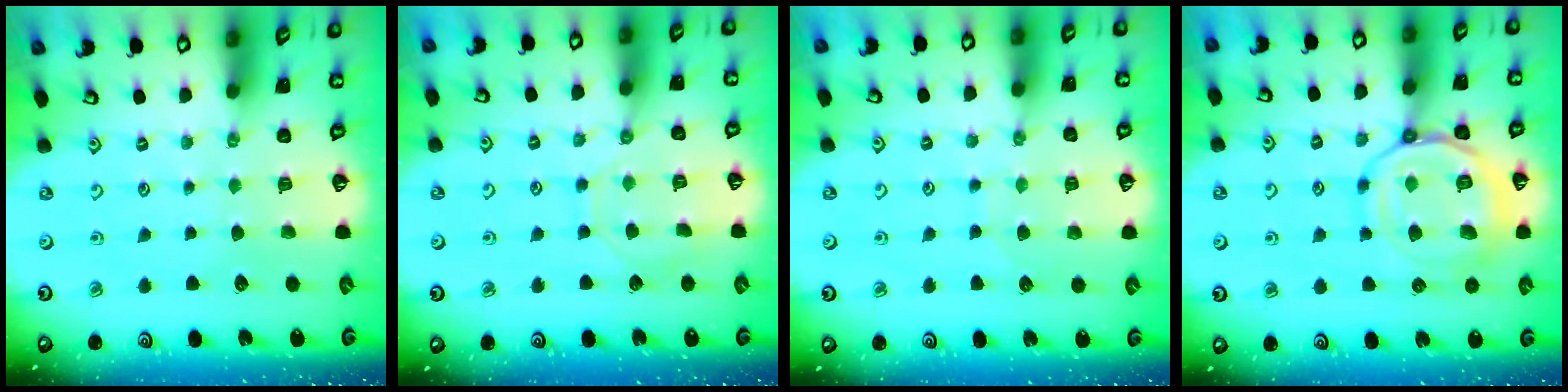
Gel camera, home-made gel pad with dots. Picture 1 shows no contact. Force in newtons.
{"total": 8.5, "press": 8.4, "slide": 0.9}
{"total": 6.8, "press": 6.7, "slide": 0.4}
{"total": 16.4, "press": 16.3, "slide": 1.6}